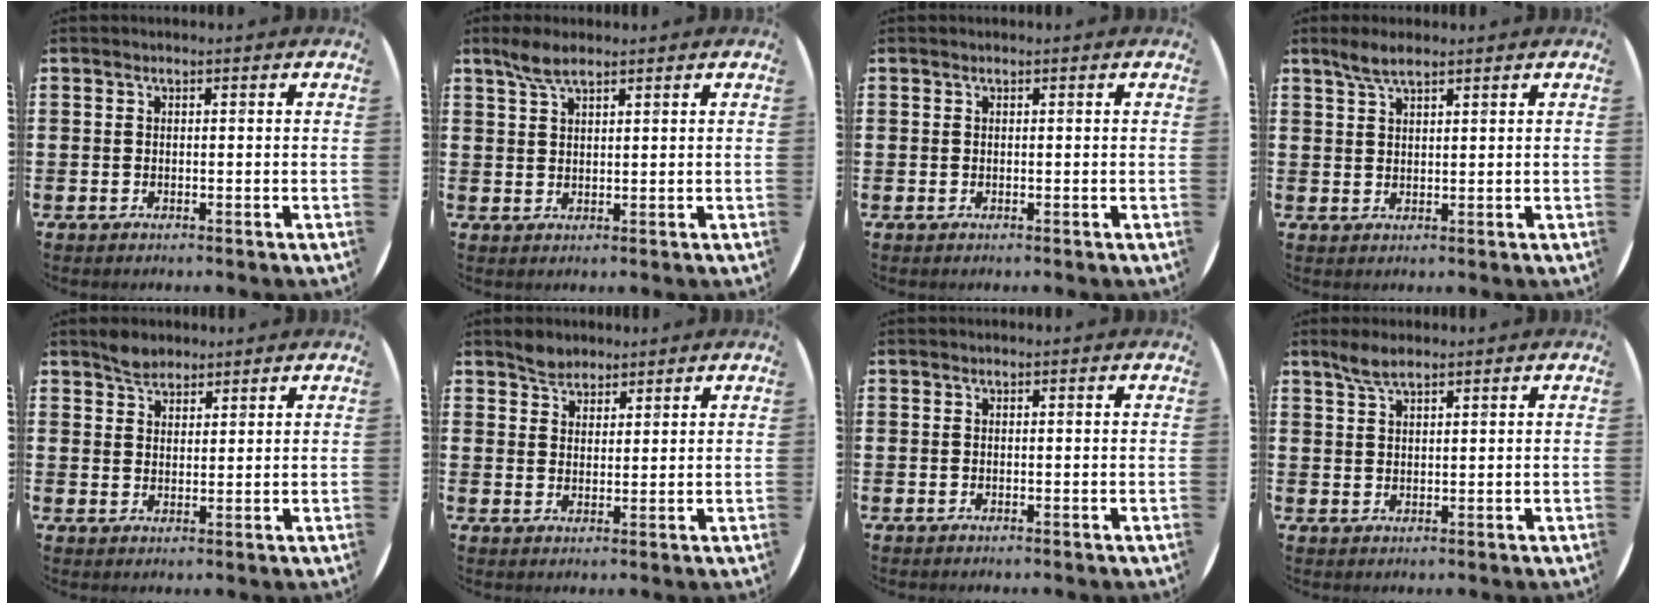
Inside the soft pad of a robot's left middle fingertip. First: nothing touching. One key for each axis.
{"total": 3.6, "fx": 2.7, "fy": 1.0, "fz": 2.1, "tx": -0.048, "ty": 0.005, "tz": 0.049}
{"total": 0.0}
{"total": 3.1, "fx": 2.4, "fy": 0.7, "fz": 1.8, "tx": -0.038, "ty": 0.004, "tz": 0.043}
{"total": 2.6, "fx": 2.4, "fy": 1.0, "fz": 0.2, "tx": -0.007, "ty": 0.003, "tz": 0.048}
{"total": 2.7, "fx": 2.4, "fy": 1.1, "fz": 0.0, "tx": -0.004, "ty": 0.004, "tz": 0.048}
{"total": 0.0}
{"total": 3.0, "fx": 2.4, "fy": 0.7, "fz": 1.7, "tx": -0.038, "ty": 0.004, "tz": 0.043}